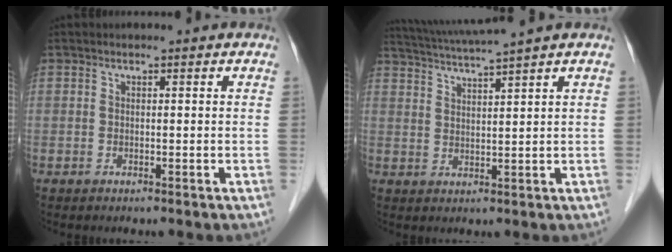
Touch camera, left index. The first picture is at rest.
{"total": 7.5, "force": [6.6, -2.0, 3.0], "torque": [-0.059, 0.007, 0.116]}